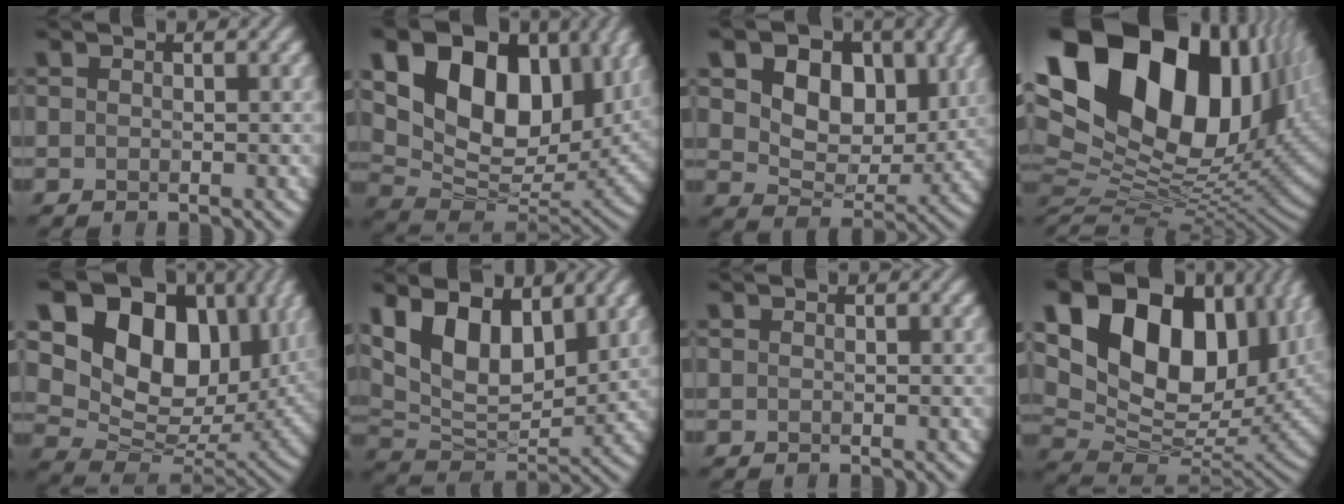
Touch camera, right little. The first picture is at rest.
{"total": 15.3, "force": [5.7, 9.7, 10.4], "torque": [-0.187, 0.017, 0.103]}
{"total": 8.2, "force": [2.4, 5.9, 5.2], "torque": [-0.094, -0.007, 0.027]}
{"total": 22.3, "force": [8.4, 13.6, 15.5], "torque": [-0.299, 0.046, 0.146]}
{"total": 16.3, "force": [6.6, 10.9, 10.2], "torque": [-0.180, 0.031, 0.113]}
{"total": 10.8, "force": [4.7, 5.9, 7.7], "torque": [-0.151, 0.001, 0.075]}
{"total": 0.0}
{"total": 18.8, "force": [7.7, 11.2, 12.9], "torque": [-0.227, 0.049, 0.118]}